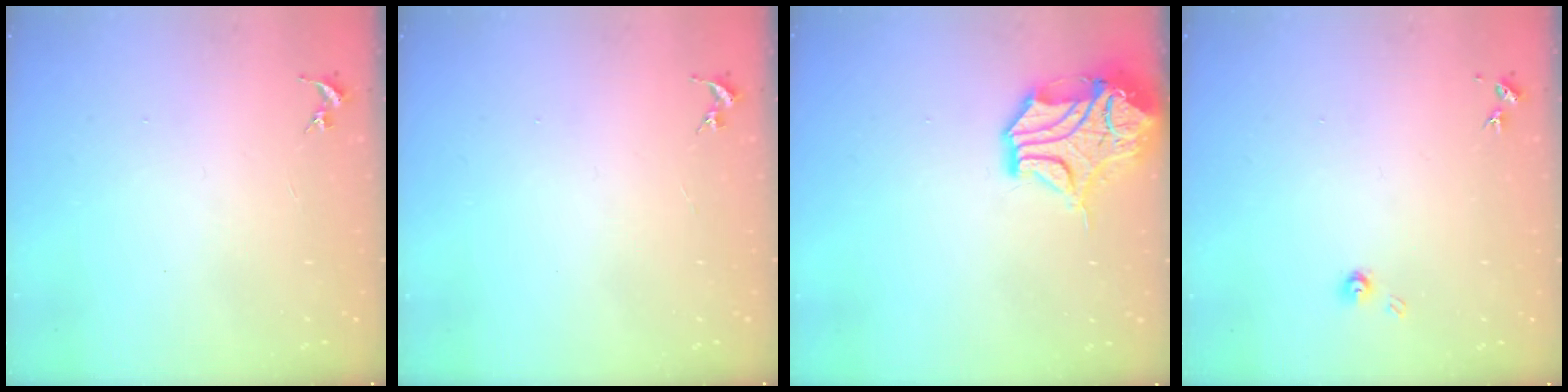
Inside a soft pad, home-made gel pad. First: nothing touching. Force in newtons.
{"total": 0.0}
{"total": 15.8, "press": 15.6, "slide": 2.5}
{"total": 4.3, "press": 4.3, "slide": 0.3}